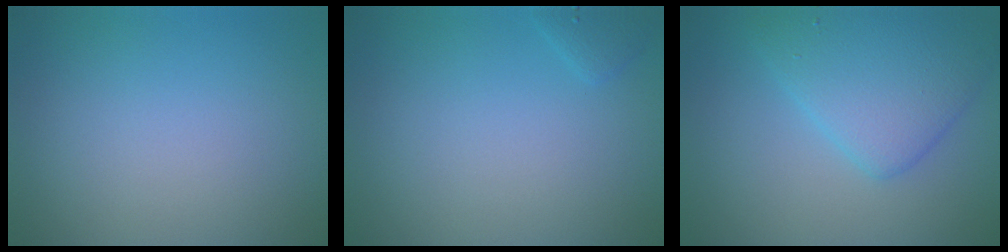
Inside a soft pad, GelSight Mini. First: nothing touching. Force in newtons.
{"total": 0.9, "press": 0.9, "slide": 0.0}
{"total": 5.2, "press": 5.2, "slide": 0.1}